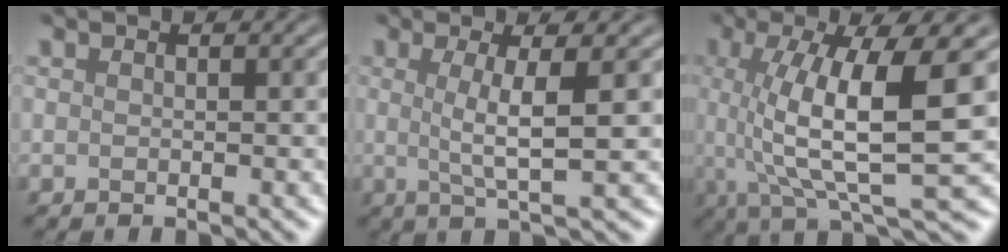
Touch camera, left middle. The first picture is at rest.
{"total": 3.5, "force": [-0.1, 0.0, 3.5], "torque": [-0.074, 0.008, 0.018]}
{"total": 9.0, "force": [0.4, 2.0, 8.7], "torque": [-0.159, 0.005, 0.029]}